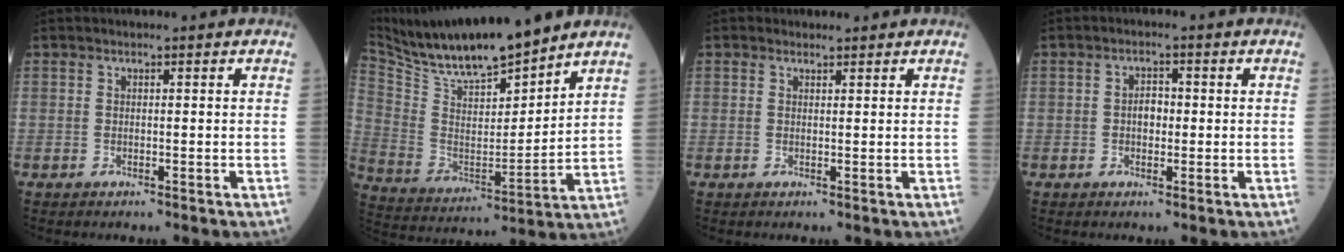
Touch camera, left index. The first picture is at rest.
{"total": 16.7, "force": [14.9, 1.9, 7.2], "torque": [-0.145, -0.006, 0.276]}
{"total": 0.9, "force": [0.7, 0.6, 0.1], "torque": [-0.002, 0.001, 0.008]}
{"total": 2.5, "force": [-0.1, 1.6, 2.0], "torque": [-0.032, 0.009, -0.003]}